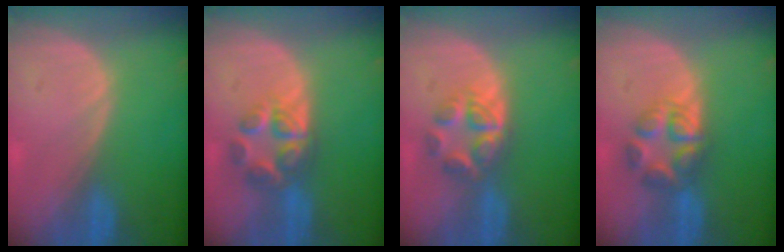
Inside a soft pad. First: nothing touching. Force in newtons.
{"total": 6.7, "press": 5.7, "slide": 3.5}
{"total": 5.3, "press": 5.1, "slide": 1.5}
{"total": 5.8, "press": 5.8, "slide": 0.1}